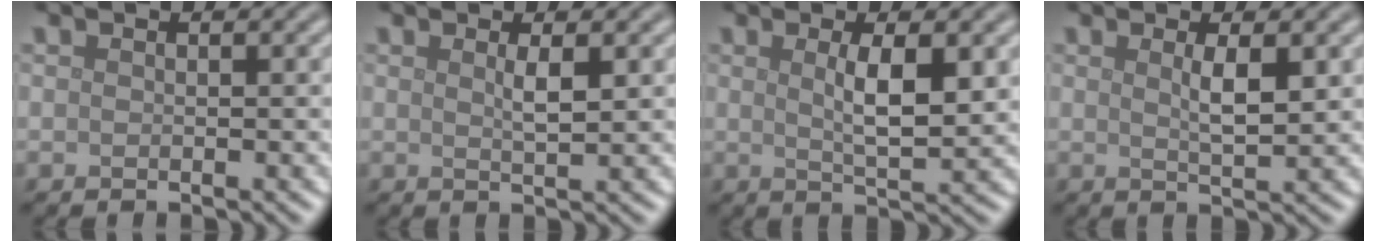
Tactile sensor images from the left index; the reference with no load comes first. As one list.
[{"total": 1.6, "force": [0.6, 0.3, 1.5], "torque": [-0.026, -0.001, 0.007]}, {"total": 4.1, "force": [0.9, 1.0, 3.8], "torque": [-0.065, -0.002, 0.018]}, {"total": 2.5, "force": [0.8, 0.5, 2.3], "torque": [-0.040, -0.002, 0.014]}]